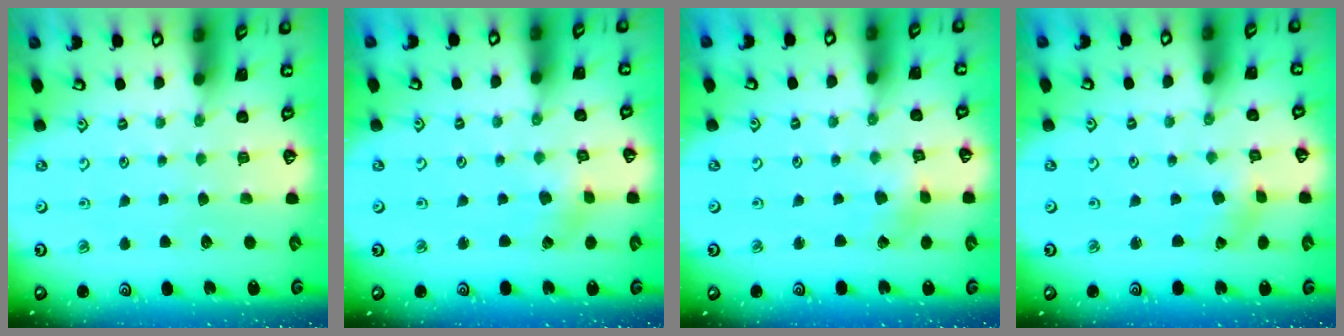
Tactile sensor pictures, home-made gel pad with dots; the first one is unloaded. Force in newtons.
{"total": 0.9, "press": 0.9, "slide": 0.2}
{"total": 1.6, "press": 1.6, "slide": 0.1}
{"total": 0.7, "press": 0.7, "slide": 0.1}